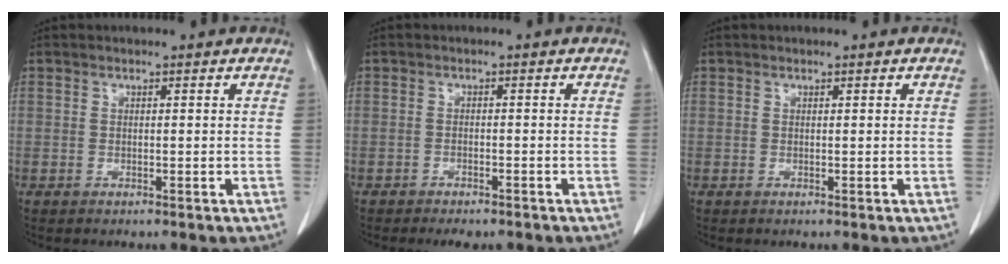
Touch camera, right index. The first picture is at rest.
{"total": 4.1, "force": [-3.3, 1.5, 1.8], "torque": [-0.018, -0.004, -0.041]}
{"total": 0.0}